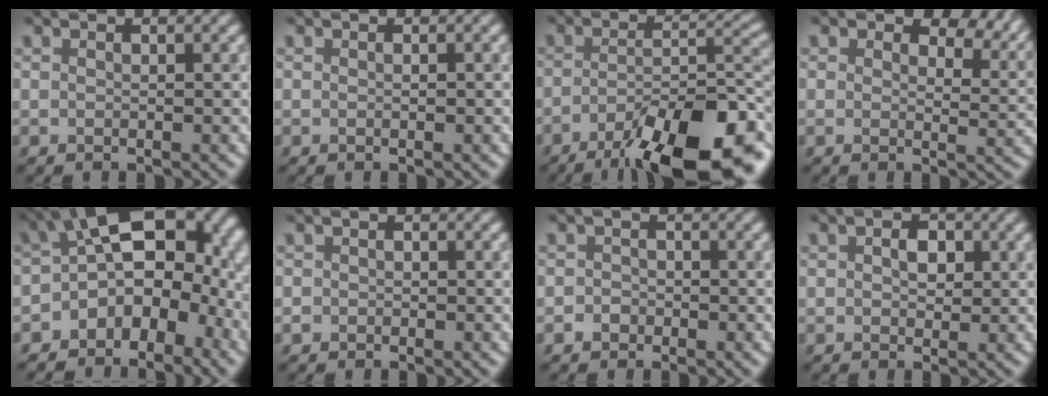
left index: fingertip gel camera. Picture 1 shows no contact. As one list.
[{"total": 0.0}, {"total": 13.5, "force": [-8.3, 3.4, 10.0], "torque": [-0.162, -0.011, -0.128]}, {"total": 7.0, "force": [4.5, 3.6, 4.0], "torque": [-0.055, -0.004, 0.068]}, {"total": 12.9, "force": [-1.5, 8.4, 9.7], "torque": [-0.122, 0.007, -0.020]}, {"total": 0.7, "force": [-0.5, 0.4, -0.3], "torque": [0.003, -0.007, -0.005]}, {"total": 1.0, "force": [-0.7, 0.7, -0.2], "torque": [0.002, -0.004, -0.009]}, {"total": 1.6, "force": [0.2, 1.1, 1.1], "torque": [-0.021, -0.002, 0.006]}]